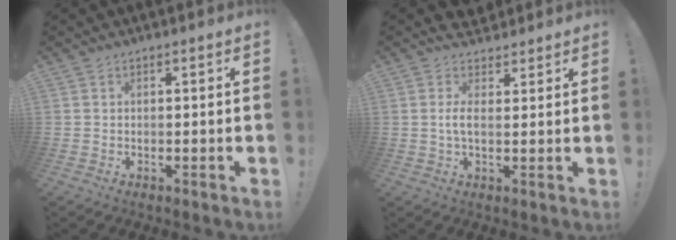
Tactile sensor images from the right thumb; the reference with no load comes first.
{"total": 4.2, "force": [2.3, 1.8, 3.0], "torque": [-0.042, -0.016, 0.039]}